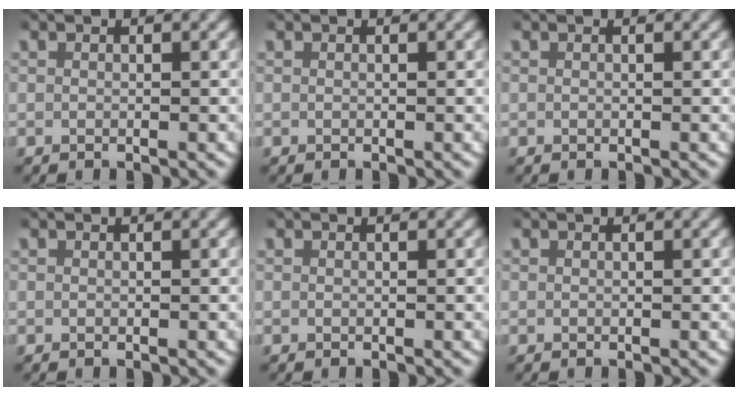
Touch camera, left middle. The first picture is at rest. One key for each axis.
{"total": 0.0}
{"total": 0.0}
{"total": 0.0}
{"total": 0.0}
{"total": 0.0}